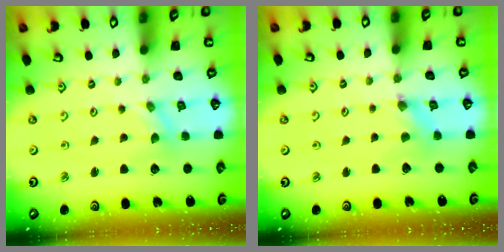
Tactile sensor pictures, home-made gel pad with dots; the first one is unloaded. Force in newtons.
{"total": 1.0, "press": 1.0, "slide": 0.3}